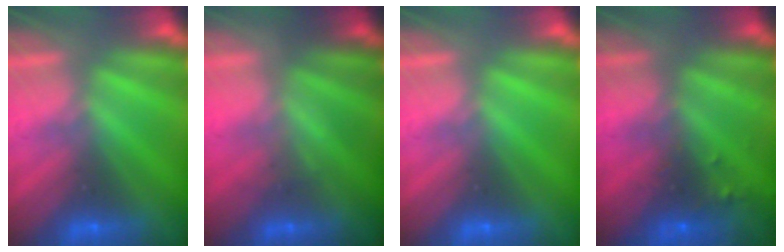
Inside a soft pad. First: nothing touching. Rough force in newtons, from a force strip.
{"total": 2.0}
{"total": 0.0}
{"total": 7.6}